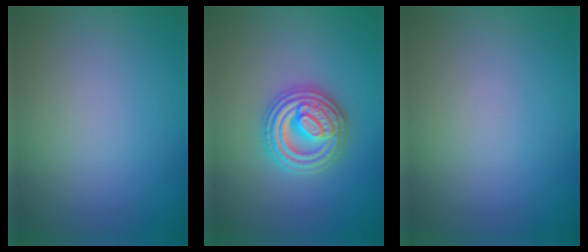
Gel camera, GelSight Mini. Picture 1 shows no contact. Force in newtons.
{"total": 4.9, "press": 4.8, "slide": 0.7}
{"total": 0.0}